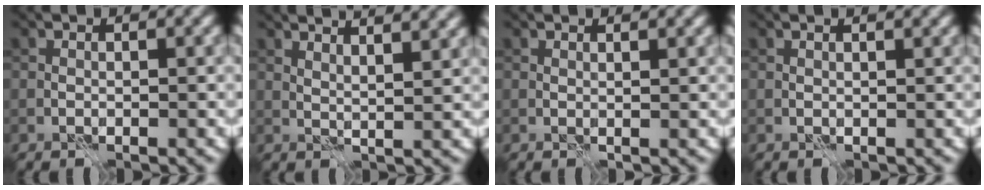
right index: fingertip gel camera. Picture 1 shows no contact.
{"total": 7.2, "force": [5.3, 2.4, 4.3], "torque": [-0.037, 0.035, 0.043]}
{"total": 1.0, "force": [0.7, 0.2, 0.7], "torque": [-0.012, 0.000, 0.009]}
{"total": 1.8, "force": [1.2, 0.6, 1.2], "torque": [-0.013, 0.000, 0.003]}